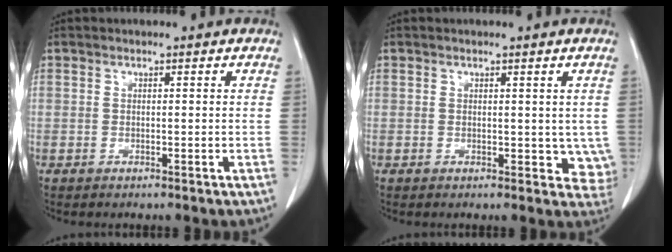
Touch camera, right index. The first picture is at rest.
{"total": 3.7, "force": [0.6, 2.5, 2.7], "torque": [-0.009, -0.006, 0.009]}